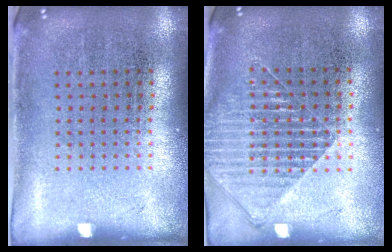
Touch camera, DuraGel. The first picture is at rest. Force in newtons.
{"total": 1.6, "press": 1.4, "slide": 0.8}